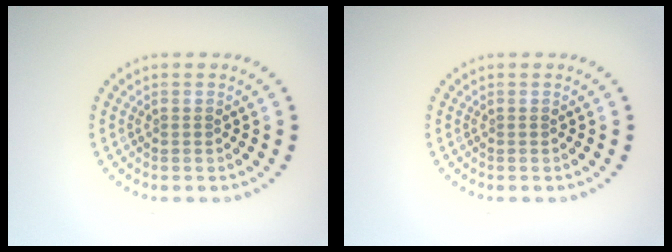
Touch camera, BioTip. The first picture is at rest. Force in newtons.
{"total": 0.0}